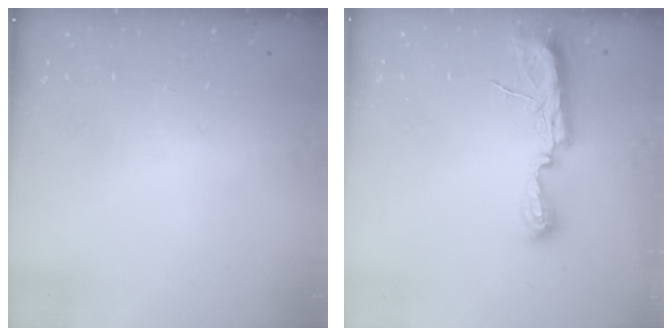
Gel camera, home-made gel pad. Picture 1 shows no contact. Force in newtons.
{"total": 10.3, "press": 8.9, "slide": 5.2}